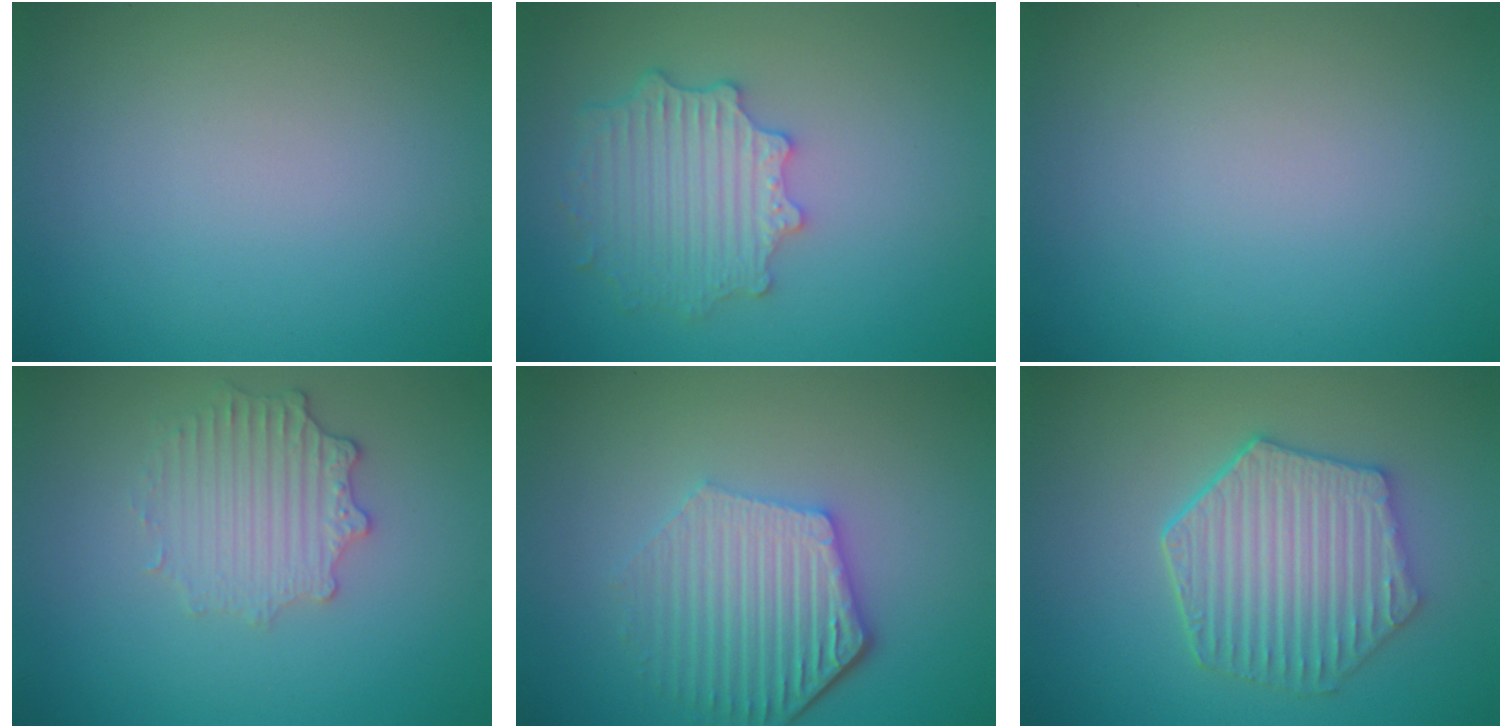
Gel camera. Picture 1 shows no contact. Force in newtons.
{"total": 4.4, "press": 3.6, "slide": 2.5}
{"total": 0.0}
{"total": 2.6, "press": 2.5, "slide": 0.9}
{"total": 5.4, "press": 4.2, "slide": 3.4}
{"total": 6.3, "press": 5.1, "slide": 3.8}